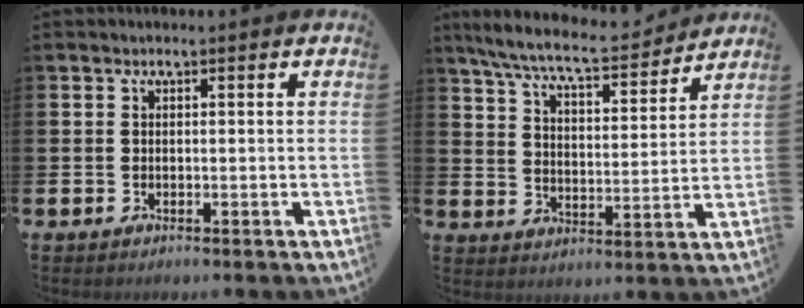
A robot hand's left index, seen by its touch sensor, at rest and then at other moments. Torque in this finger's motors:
{"motor_torque": [1.13, -1.01, 0.77, 0.19]}